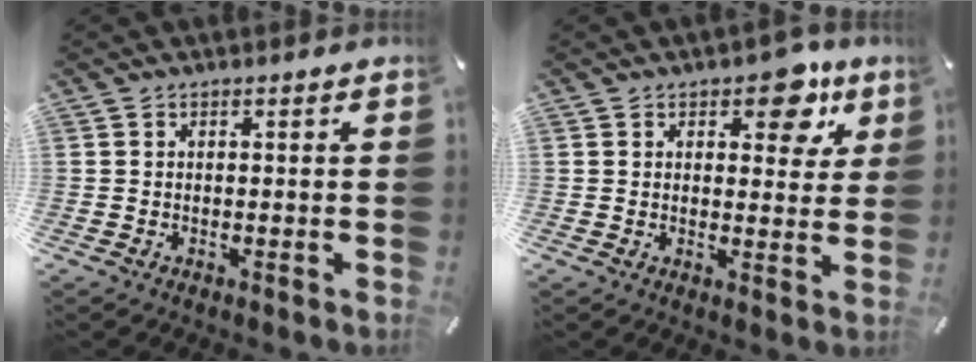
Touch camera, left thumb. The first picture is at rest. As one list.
[{"total": 9.6, "force": [5.3, 5.4, 6.0], "torque": [-0.050, -0.028, 0.083]}]